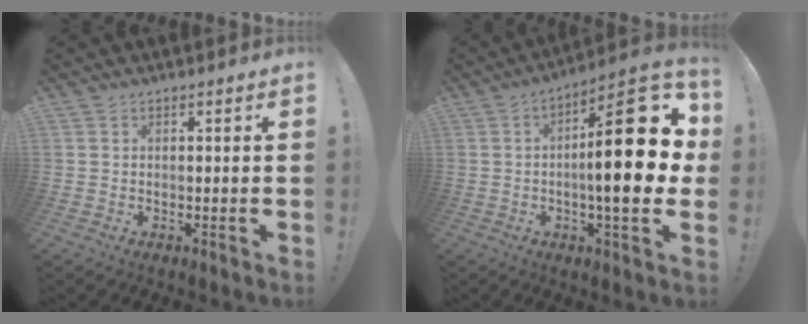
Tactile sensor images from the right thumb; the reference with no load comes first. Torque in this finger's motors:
{"motor_torque": [1.80, 3.21, 1.55, -1.01, 0.13]}